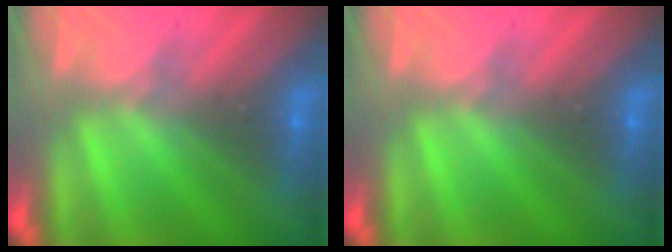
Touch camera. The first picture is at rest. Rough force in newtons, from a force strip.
{"total": 0.0}